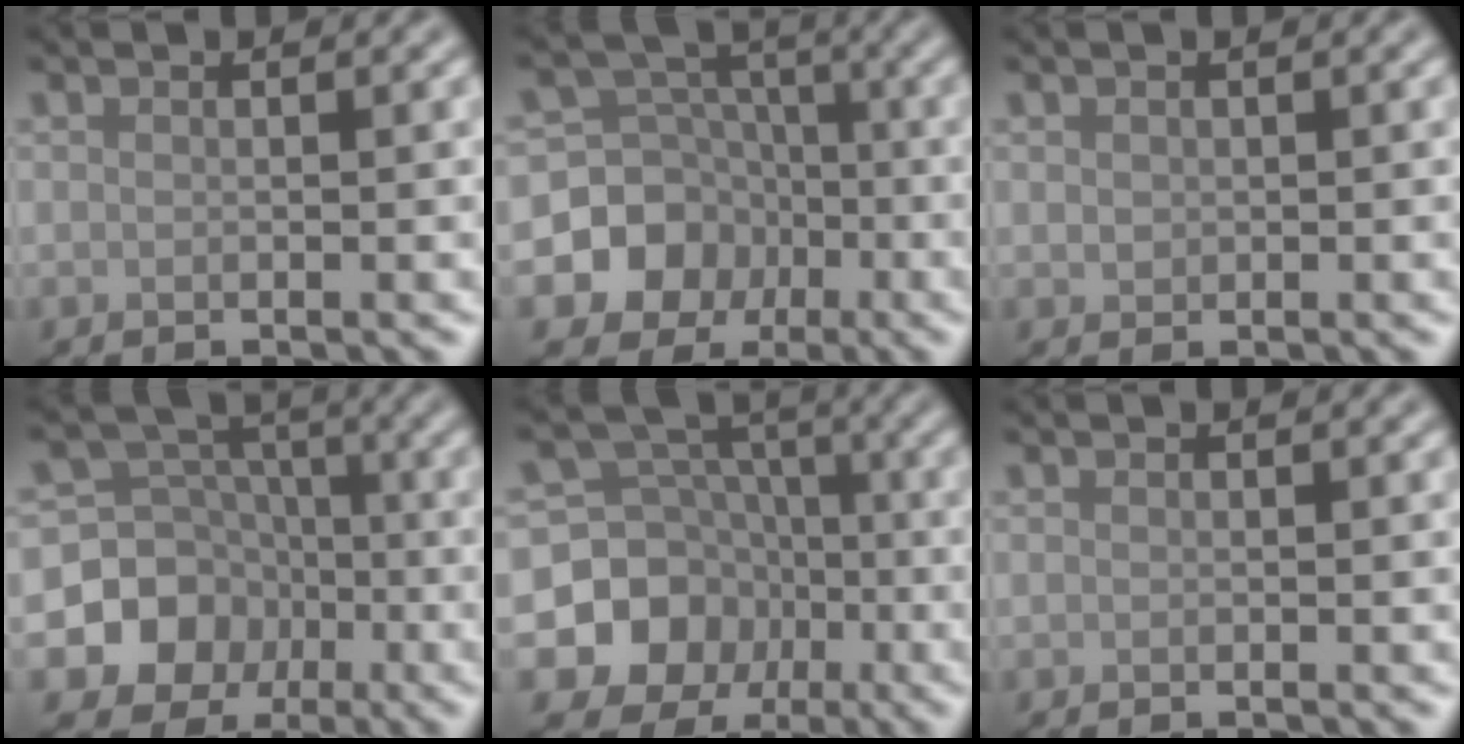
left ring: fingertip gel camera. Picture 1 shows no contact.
{"total": 7.1, "force": [-2.7, 6.4, 1.8], "torque": [-0.013, 0.012, -0.076]}
{"total": 0.8, "force": [0.2, 0.7, 0.3], "torque": [-0.004, -0.002, 0.005]}
{"total": 6.9, "force": [-2.5, 6.1, 1.9], "torque": [-0.015, 0.007, -0.066]}
{"total": 8.1, "force": [-2.7, 7.2, 2.5], "torque": [-0.039, 0.001, -0.067]}
{"total": 0.0}